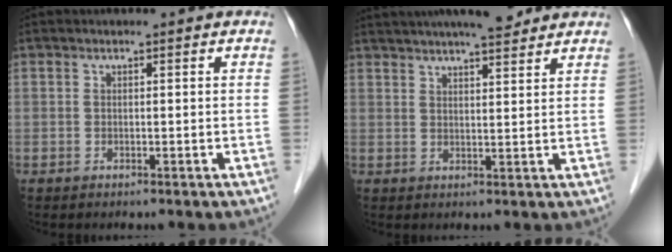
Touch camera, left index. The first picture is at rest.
{"total": 12.1, "force": [10.5, 1.6, 5.9], "torque": [-0.094, 0.023, 0.151]}